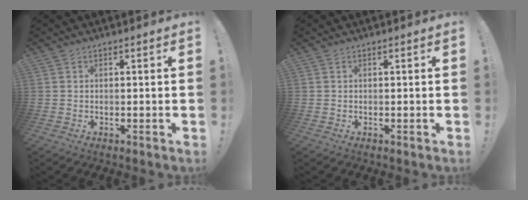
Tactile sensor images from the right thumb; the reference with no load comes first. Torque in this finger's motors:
{"motor_torque": [0.00, 0.00, -0.09, 0.09, 0.02]}